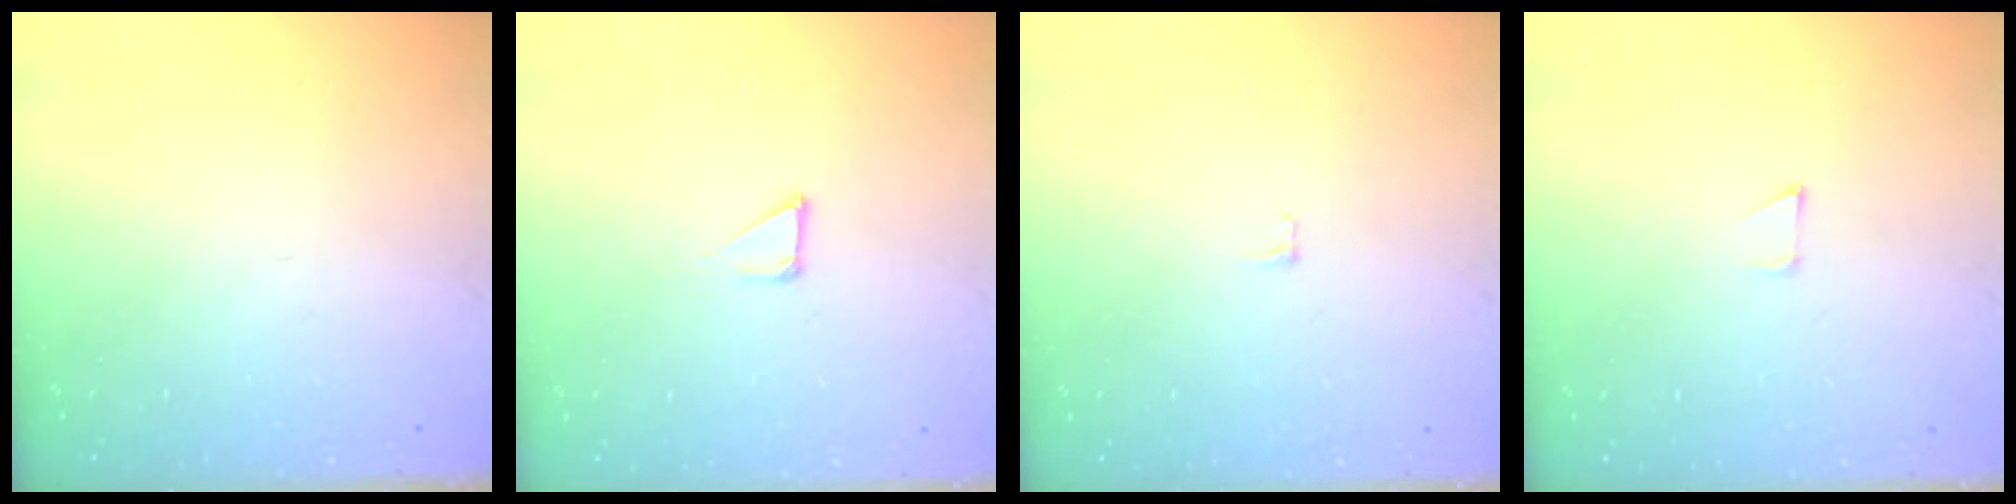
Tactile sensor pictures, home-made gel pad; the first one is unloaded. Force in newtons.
{"total": 1.2, "press": 1.2, "slide": 0.0}
{"total": 2.4, "press": 2.4, "slide": 0.2}
{"total": 2.6, "press": 2.6, "slide": 0.2}